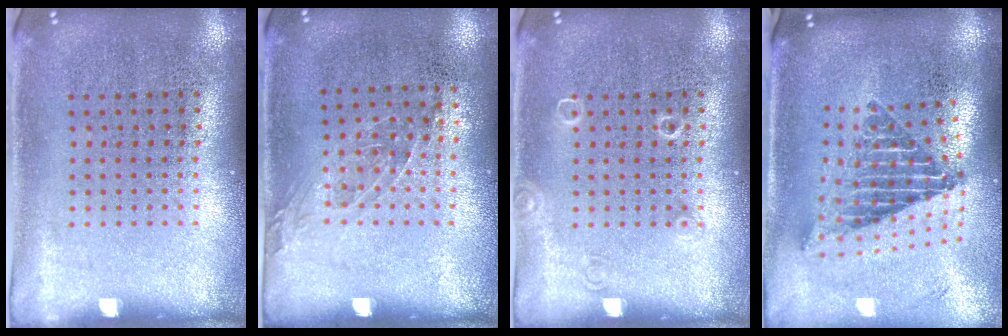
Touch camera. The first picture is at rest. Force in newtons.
{"total": 1.0, "press": 0.7, "slide": 0.6}
{"total": 0.9, "press": 0.9, "slide": 0.1}
{"total": 2.4, "press": 1.7, "slide": 1.7}